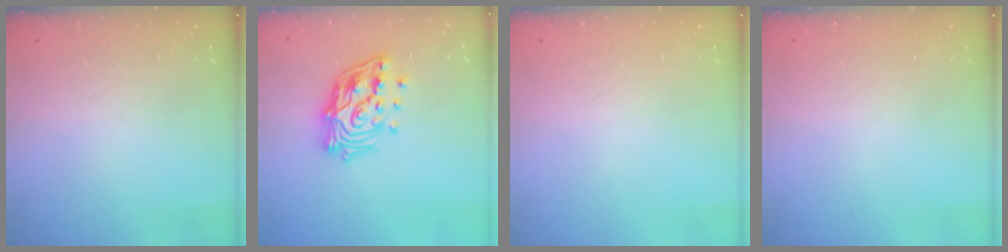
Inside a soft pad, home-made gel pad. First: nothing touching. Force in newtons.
{"total": 16.8, "press": 16.6, "slide": 2.6}
{"total": 0.0}
{"total": 0.0}